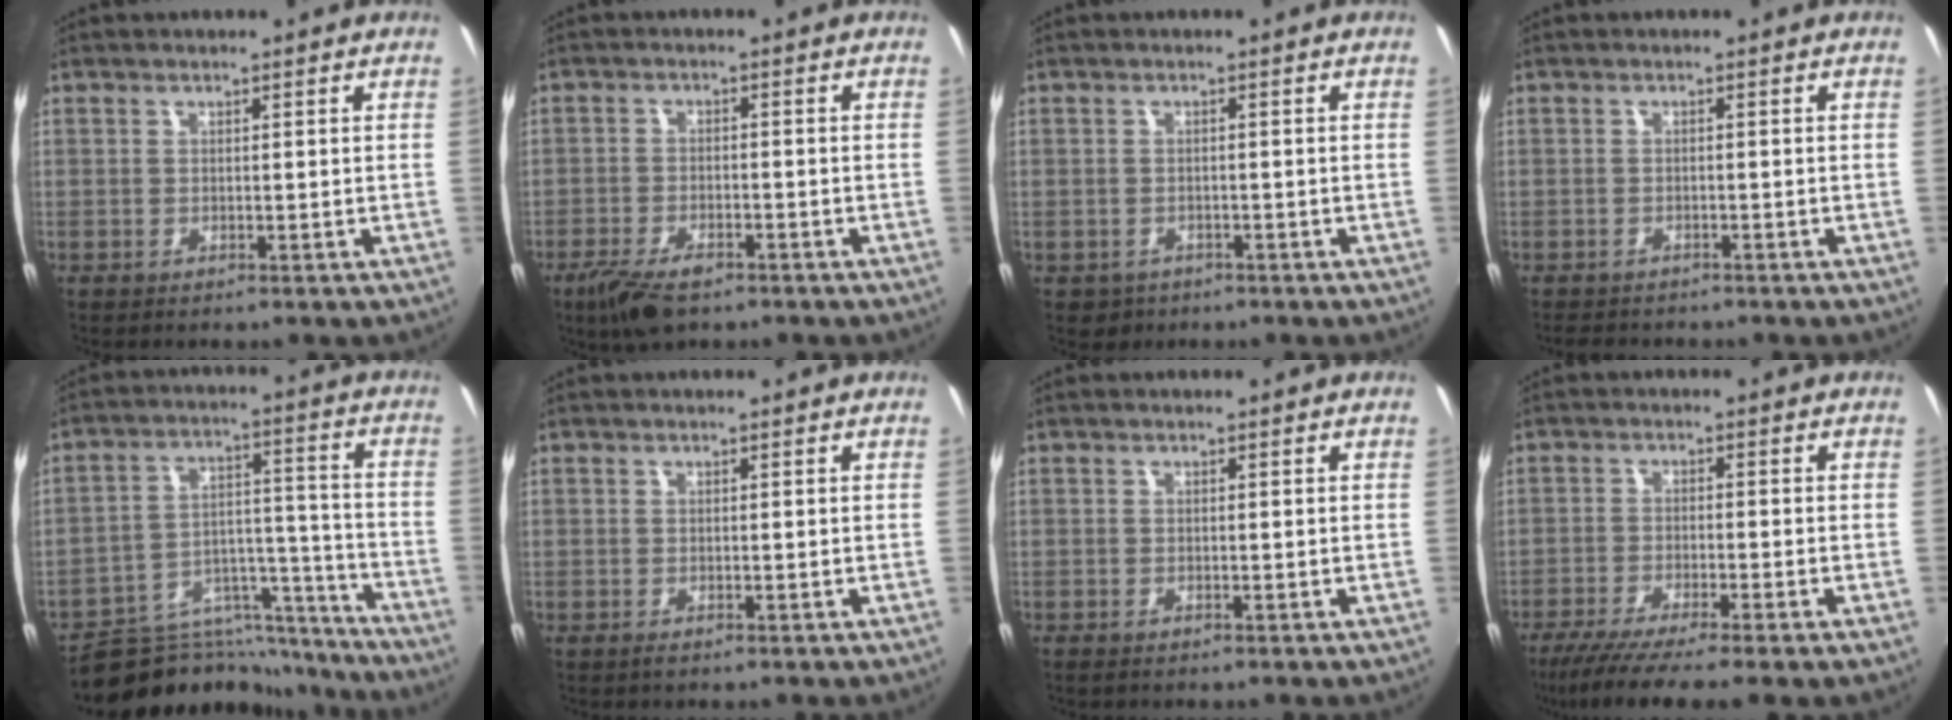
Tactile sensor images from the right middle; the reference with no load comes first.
{"total": 8.0, "force": [-5.6, 3.1, 4.8], "torque": [-0.121, -0.019, -0.101]}
{"total": 2.5, "force": [-1.1, 2.1, 0.6], "torque": [-0.018, -0.003, -0.012]}
{"total": 3.8, "force": [-3.5, 1.2, 1.0], "torque": [-0.029, -0.013, -0.056]}
{"total": 16.0, "force": [-14.2, 6.7, 3.0], "torque": [-0.042, 0.057, -0.205]}
{"total": 0.6, "force": [-0.4, 0.3, 0.3], "torque": [-0.006, -0.003, -0.009]}
{"total": 0.8, "force": [-0.6, 0.2, 0.4], "torque": [-0.009, -0.003, -0.011]}
{"total": 8.4, "force": [-6.7, -0.5, 5.0], "torque": [-0.109, -0.030, -0.115]}